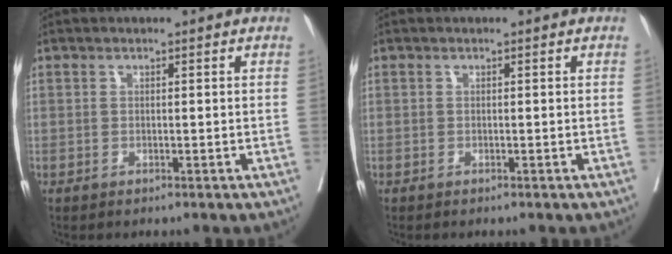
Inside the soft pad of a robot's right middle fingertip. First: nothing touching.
{"total": 0.0}